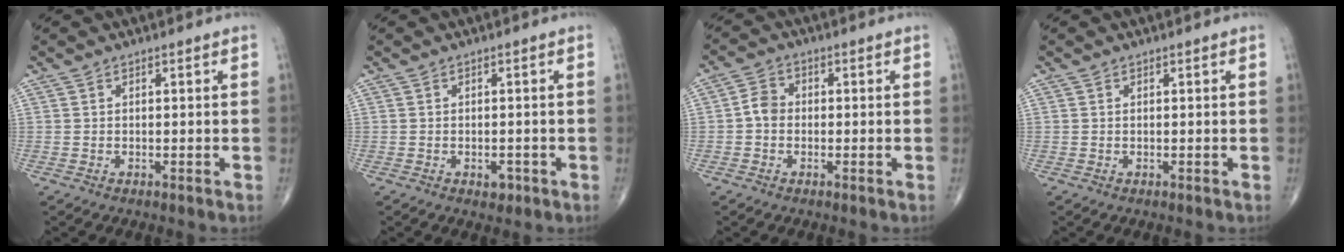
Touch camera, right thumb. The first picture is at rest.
{"total": 1.9, "force": [-0.8, 1.2, 1.2], "torque": [-0.010, 0.001, -0.009]}
{"total": 3.4, "force": [-0.5, 2.8, 1.9], "torque": [-0.027, 0.013, -0.018]}
{"total": 0.0}